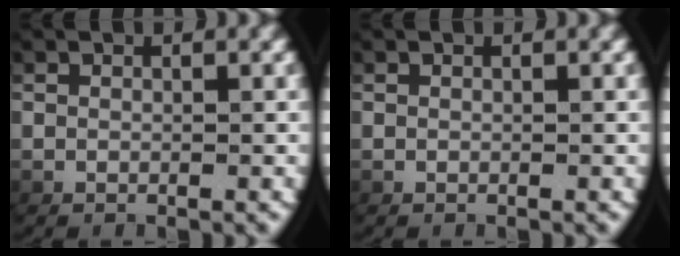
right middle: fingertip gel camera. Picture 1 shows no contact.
{"total": 0.0}